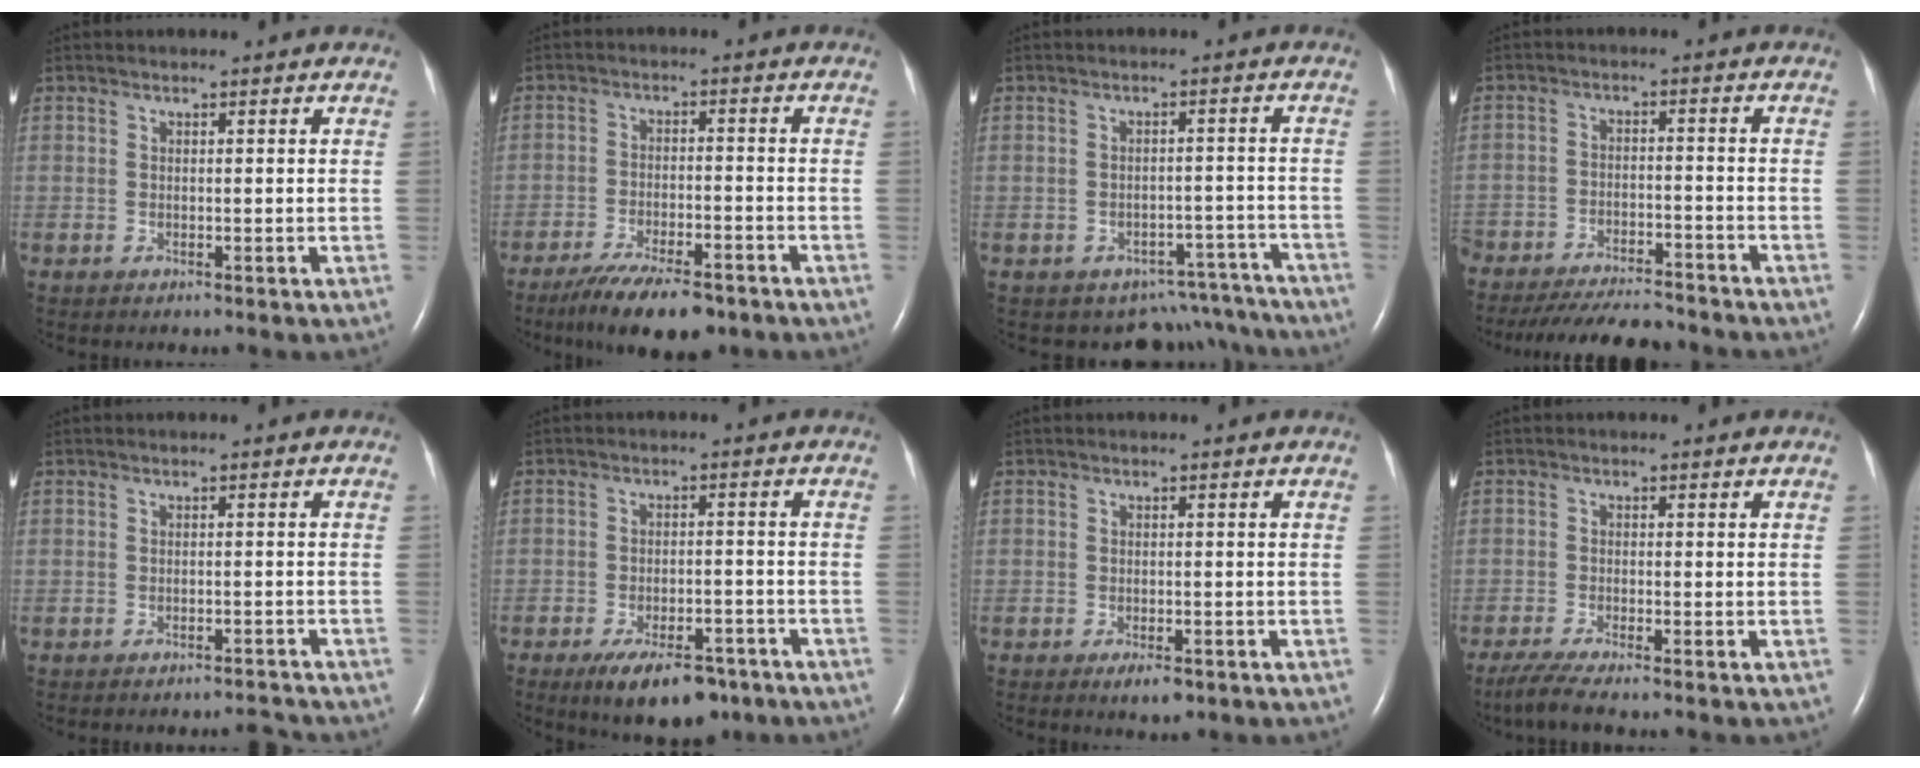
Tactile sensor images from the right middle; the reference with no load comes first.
{"total": 11.2, "force": [-8.4, 2.9, 6.7], "torque": [-0.112, -0.020, -0.134]}
{"total": 10.5, "force": [-9.4, 4.6, 0.4], "torque": [0.011, 0.036, -0.100]}
{"total": 14.7, "force": [-13.3, 3.1, 5.6], "torque": [-0.110, -0.019, -0.191]}
{"total": 2.4, "force": [-2.3, -0.4, 0.1], "torque": [-0.002, -0.004, -0.028]}
{"total": 9.9, "force": [-7.0, 4.0, 5.8], "torque": [-0.090, -0.005, -0.105]}
{"total": 2.4, "force": [-1.5, 0.9, 1.8], "torque": [-0.032, -0.004, -0.018]}
{"total": 4.1, "force": [-3.3, -0.3, 2.5], "torque": [-0.057, -0.015, -0.064]}